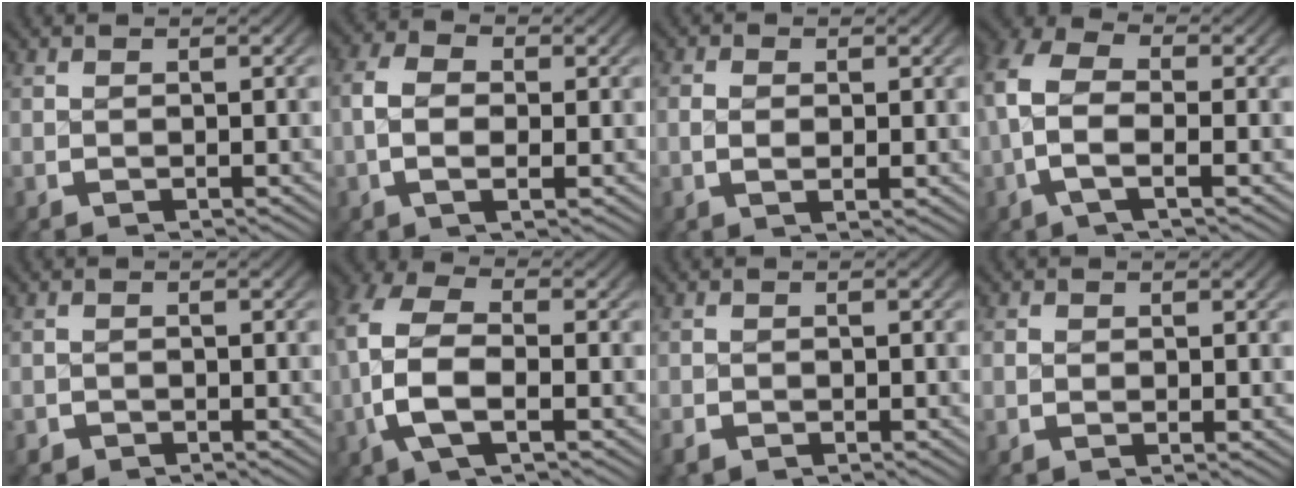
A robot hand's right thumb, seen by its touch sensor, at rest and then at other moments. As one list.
[{"total": 4.0, "force": [0.1, 2.6, 3.1], "torque": [-0.068, -0.010, -0.001]}, {"total": 1.1, "force": [0.2, 0.6, 0.9], "torque": [-0.019, -0.006, 0.006]}, {"total": 7.6, "force": [-0.1, 5.0, 5.7], "torque": [-0.145, -0.023, -0.005]}, {"total": 1.3, "force": [-1.1, 0.7, -0.1], "torque": [0.001, -0.009, -0.018]}, {"total": 8.4, "force": [-0.4, 5.5, 6.3], "torque": [-0.166, -0.032, -0.001]}, {"total": 1.2, "force": [-0.9, 0.8, 0.2], "torque": [-0.001, -0.004, -0.018]}, {"total": 0.6, "force": [0.1, 0.5, 0.1], "torque": [-0.002, -0.006, 0.004]}]